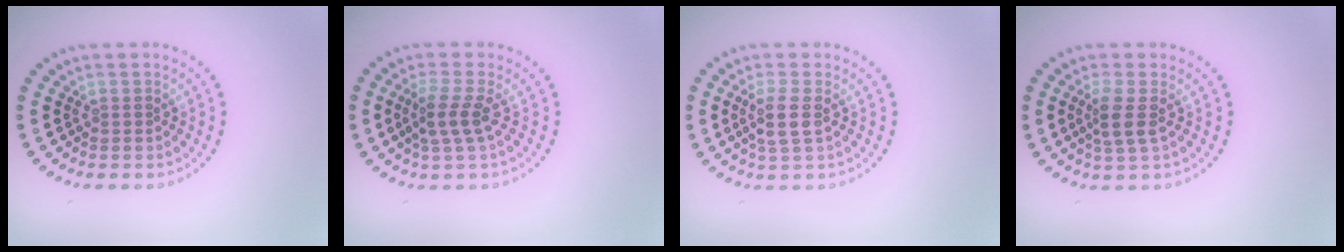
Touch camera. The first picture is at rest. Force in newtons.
{"total": 2.4, "press": 2.1, "slide": 1.2}
{"total": 2.5, "press": 2.1, "slide": 1.2}
{"total": 2.4, "press": 1.9, "slide": 1.4}